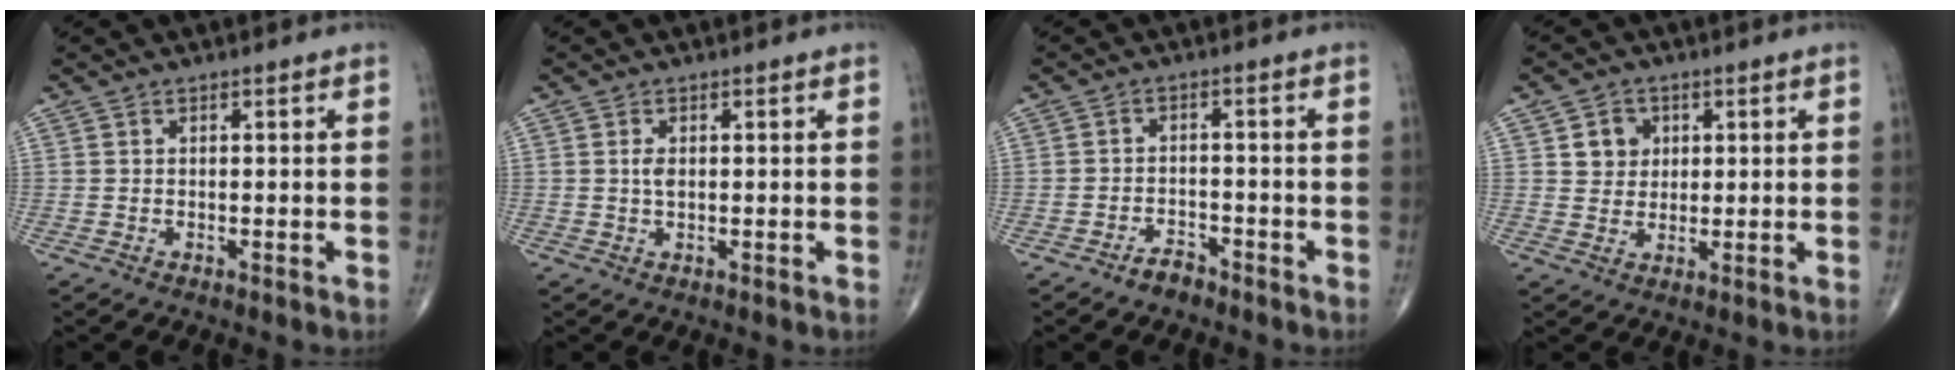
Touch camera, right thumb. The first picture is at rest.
{"total": 1.7, "force": [0.2, 0.9, 1.4], "torque": [-0.028, -0.001, 0.006]}
{"total": 3.0, "force": [-2.4, 1.4, 1.0], "torque": [-0.016, 0.013, -0.041]}
{"total": 4.9, "force": [1.6, 4.3, 1.8], "torque": [-0.005, -0.004, 0.026]}